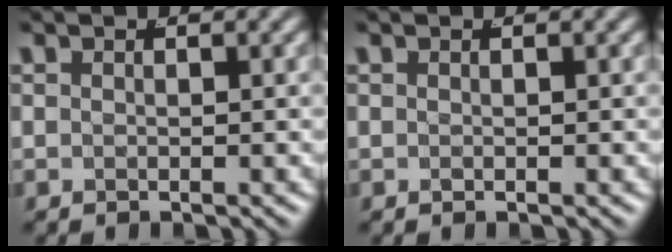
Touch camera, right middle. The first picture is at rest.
{"total": 0.0}